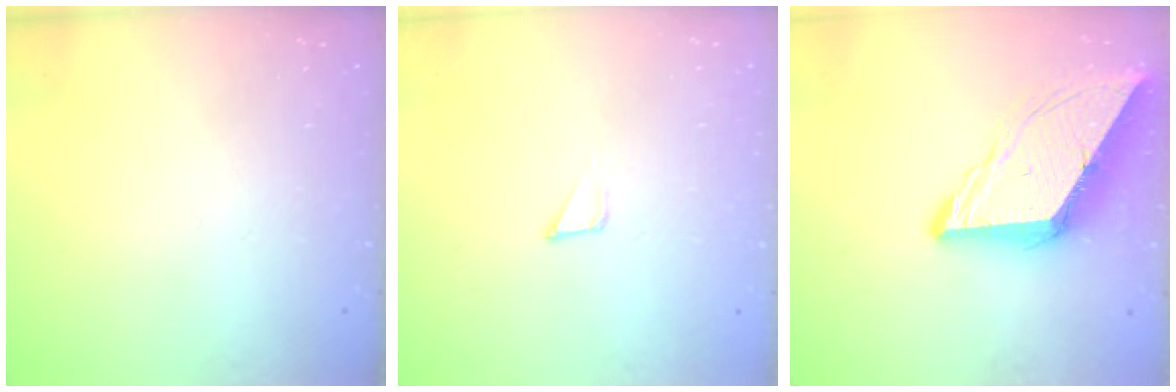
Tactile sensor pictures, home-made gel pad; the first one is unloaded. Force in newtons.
{"total": 1.2, "press": 1.2, "slide": 0.0}
{"total": 10.2, "press": 10.1, "slide": 1.2}